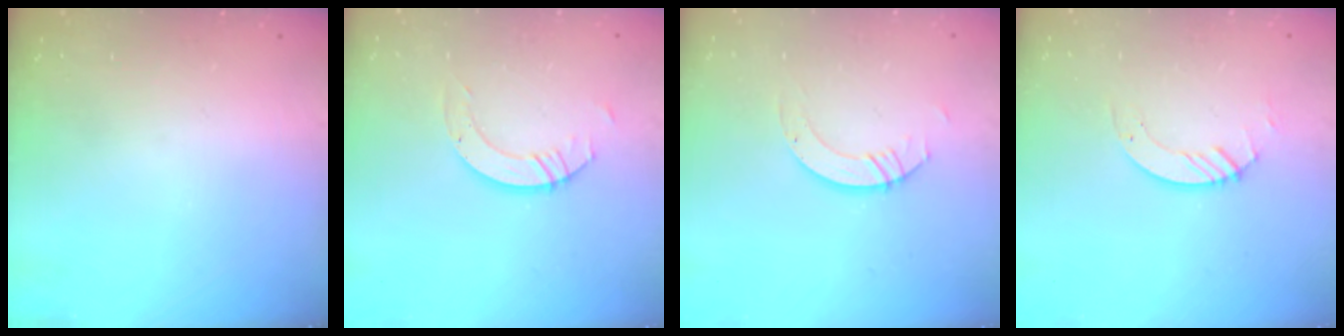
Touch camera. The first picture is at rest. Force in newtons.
{"total": 5.0, "press": 5.0, "slide": 0.3}
{"total": 4.4, "press": 4.4, "slide": 0.0}
{"total": 3.3, "press": 3.3, "slide": 0.1}